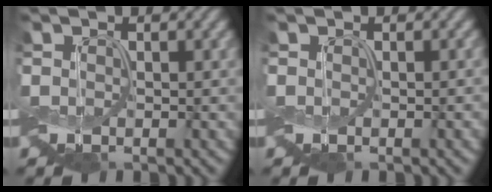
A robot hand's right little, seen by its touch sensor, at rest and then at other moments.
{"total": 0.7, "force": [-0.1, 0.1, 0.6], "torque": [-0.012, 0.002, -0.002]}